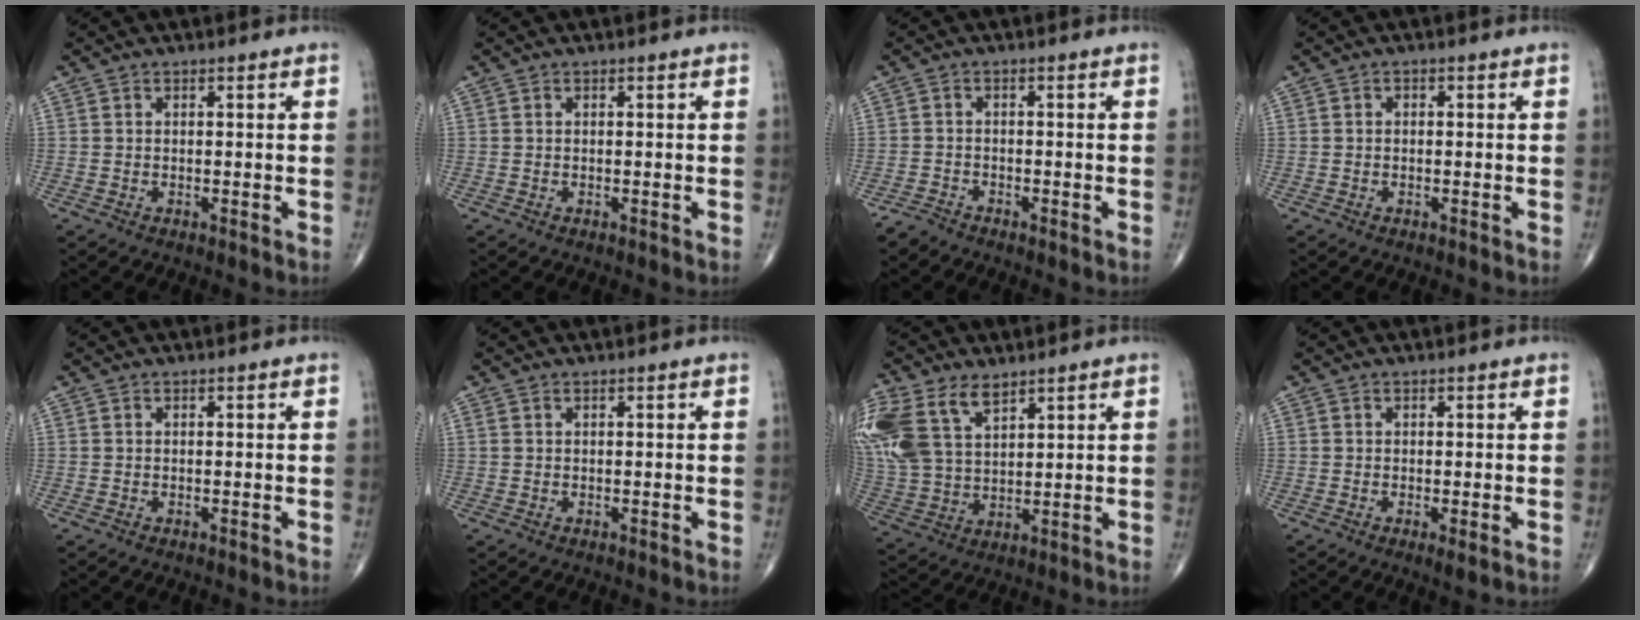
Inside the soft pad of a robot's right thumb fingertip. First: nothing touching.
{"total": 0.0}
{"total": 1.9, "force": [-1.8, 0.6, -0.1], "torque": [-0.001, -0.002, -0.039]}
{"total": 0.7, "force": [0.0, 0.5, 0.5], "torque": [-0.006, 0.003, -0.001]}
{"total": 0.0}
{"total": 0.5, "force": [0.3, 0.2, 0.4], "torque": [-0.011, 0.010, 0.008]}
{"total": 17.7, "force": [9.1, 10.5, 11.1], "torque": [-0.267, -0.002, 0.185]}
{"total": 1.4, "force": [-0.3, 0.2, 1.3], "torque": [-0.026, -0.007, -0.008]}